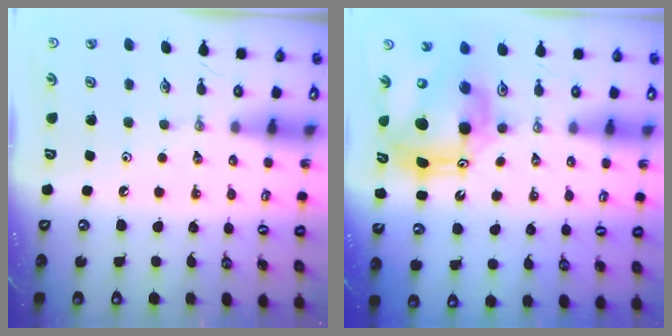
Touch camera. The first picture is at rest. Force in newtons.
{"total": 12.6, "press": 12.6, "slide": 1.0}